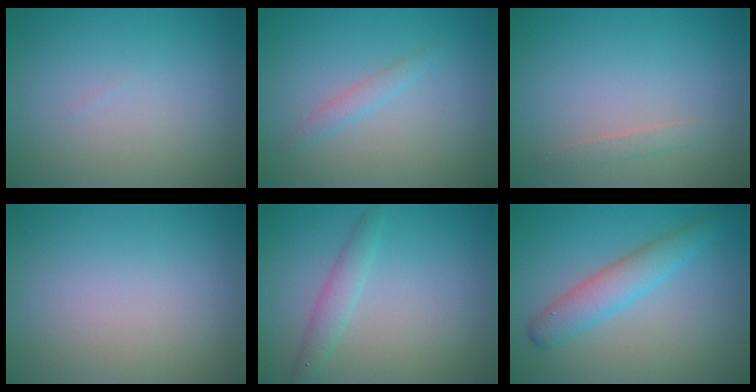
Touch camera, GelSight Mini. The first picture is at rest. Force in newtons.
{"total": 1.1, "press": 1.1, "slide": 0.1}
{"total": 0.8, "press": 0.8, "slide": 0.1}
{"total": 0.0}
{"total": 1.8, "press": 1.8, "slide": 0.0}
{"total": 3.5, "press": 3.5, "slide": 0.2}